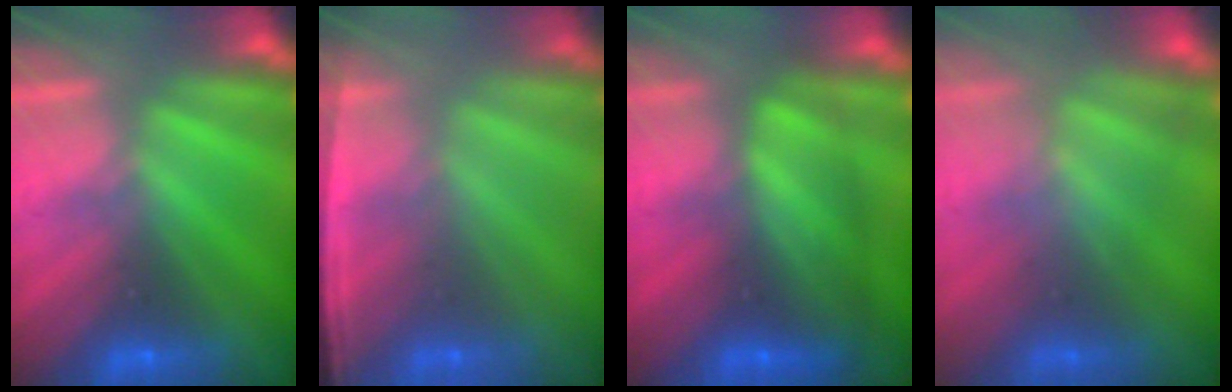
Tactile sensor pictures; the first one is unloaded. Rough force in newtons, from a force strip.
{"total": 1.5}
{"total": 6.7}
{"total": 3.3}